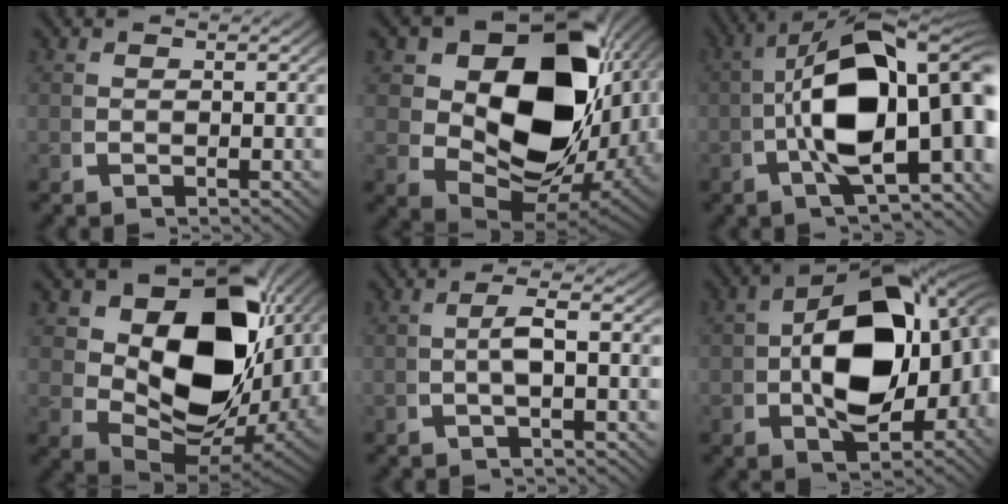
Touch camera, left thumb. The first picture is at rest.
{"total": 22.3, "force": [2.0, 14.3, 17.0], "torque": [-0.293, -0.072, 0.060]}
{"total": 18.0, "force": [-0.5, 9.8, 15.1], "torque": [-0.253, -0.039, 0.008]}
{"total": 20.2, "force": [1.7, 12.7, 15.6], "torque": [-0.267, -0.071, 0.058]}
{"total": 3.0, "force": [-0.3, 0.5, 2.9], "torque": [-0.066, 0.003, -0.006]}
{"total": 16.7, "force": [-0.4, 10.5, 13.0], "torque": [-0.217, -0.031, 0.009]}